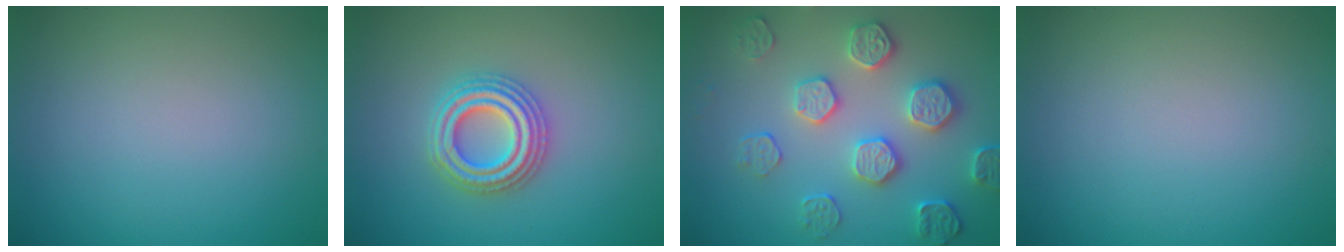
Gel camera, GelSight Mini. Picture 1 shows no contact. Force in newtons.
{"total": 4.0, "press": 4.0, "slide": 0.8}
{"total": 4.6, "press": 4.3, "slide": 1.6}
{"total": 0.0}